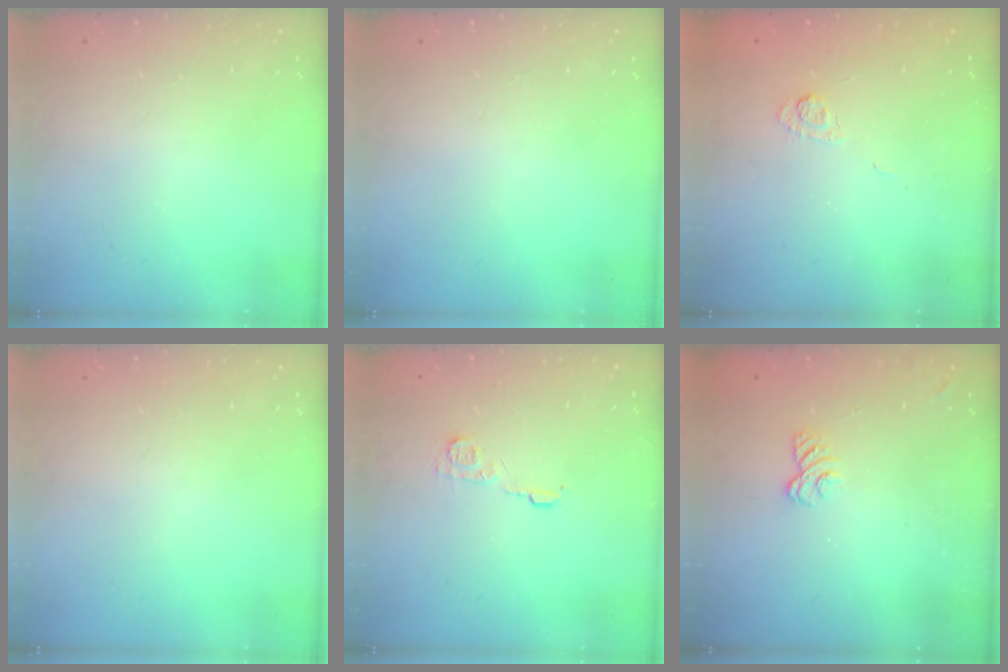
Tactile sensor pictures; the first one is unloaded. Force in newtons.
{"total": 0.0}
{"total": 3.0, "press": 2.5, "slide": 1.7}
{"total": 0.0}
{"total": 7.0, "press": 7.0, "slide": 0.6}
{"total": 2.3, "press": 1.9, "slide": 1.2}